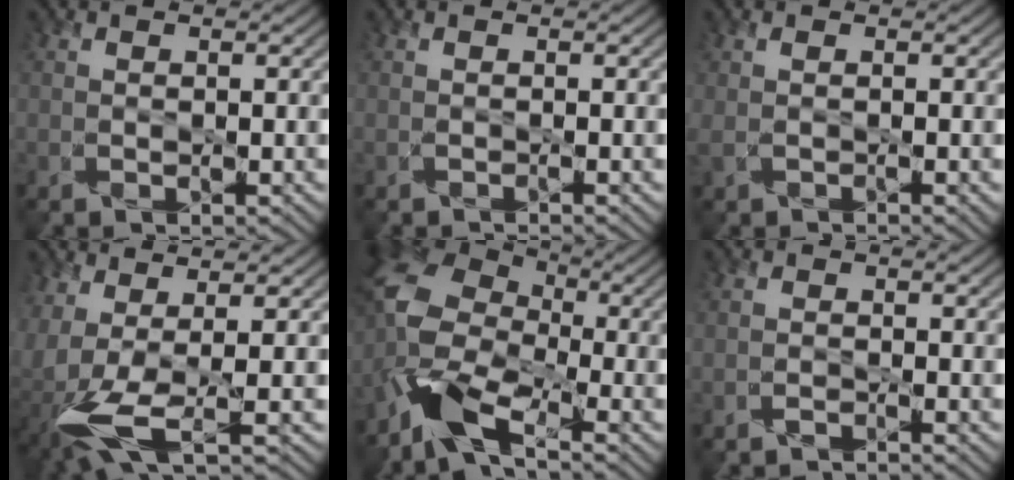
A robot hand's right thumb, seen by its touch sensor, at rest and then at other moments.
{"total": 0.0}
{"total": 1.2, "force": [0.2, 0.4, 1.1], "torque": [-0.023, 0.002, 0.004]}
{"total": 5.4, "force": [-1.0, 1.7, 5.0], "torque": [-0.111, -0.003, -0.025]}
{"total": 12.3, "force": [-6.5, 6.5, 8.1], "torque": [-0.193, -0.016, -0.143]}
{"total": 1.1, "force": [-1.0, 0.1, -0.2], "torque": [0.008, 0.001, -0.022]}